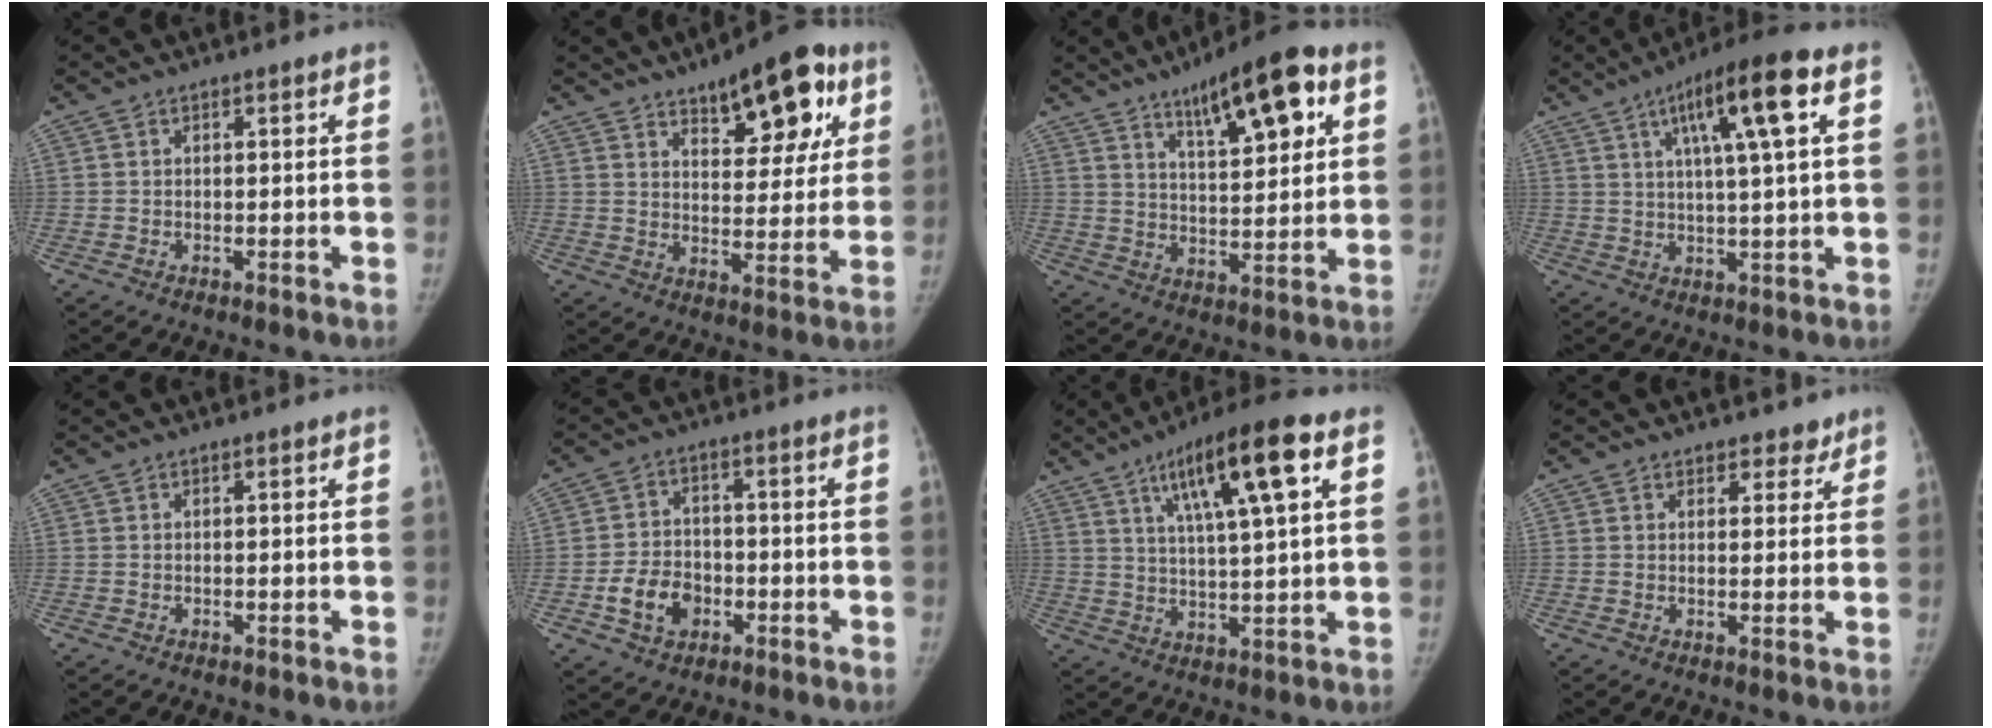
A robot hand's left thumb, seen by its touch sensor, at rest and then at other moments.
{"total": 16.5, "force": [8.9, 7.0, 12.1], "torque": [-0.116, -0.026, 0.124]}
{"total": 15.1, "force": [7.4, 4.7, 12.3], "torque": [-0.158, -0.023, 0.112]}
{"total": 13.1, "force": [5.0, 1.7, 12.0], "torque": [-0.203, 0.003, 0.075]}
{"total": 0.0}
{"total": 8.3, "force": [-3.0, 6.4, 4.3], "torque": [-0.054, 0.018, -0.051]}
{"total": 15.1, "force": [6.6, 2.7, 13.3], "torque": [-0.220, -0.009, 0.108]}
{"total": 3.1, "force": [2.4, 1.9, 0.4], "torque": [0.026, -0.013, 0.027]}